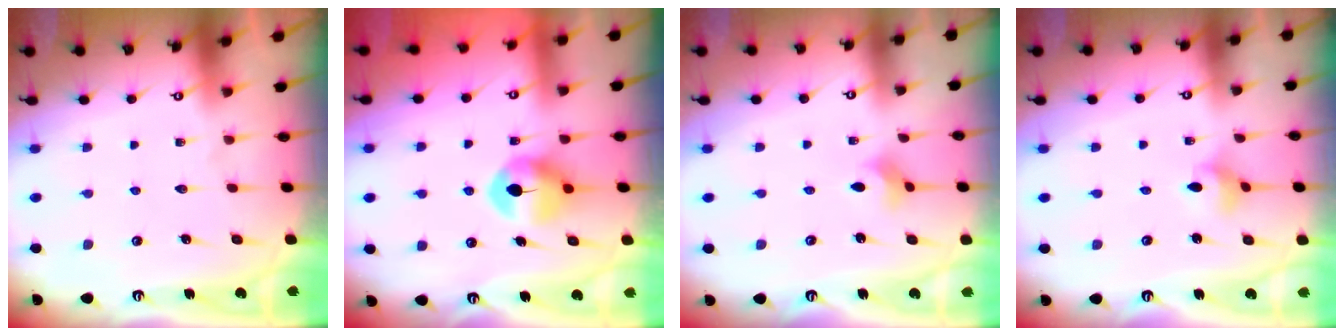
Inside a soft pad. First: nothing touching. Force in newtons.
{"total": 8.1, "press": 8.0, "slide": 0.6}
{"total": 2.3, "press": 2.3, "slide": 0.5}
{"total": 3.1, "press": 3.1, "slide": 0.4}